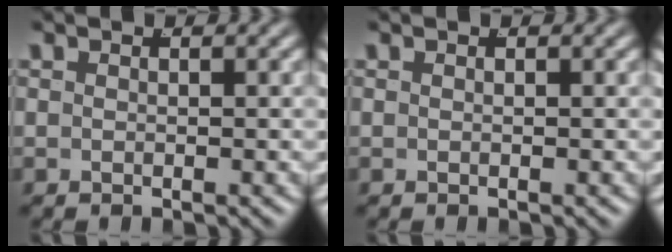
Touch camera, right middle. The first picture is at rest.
{"total": 0.0}